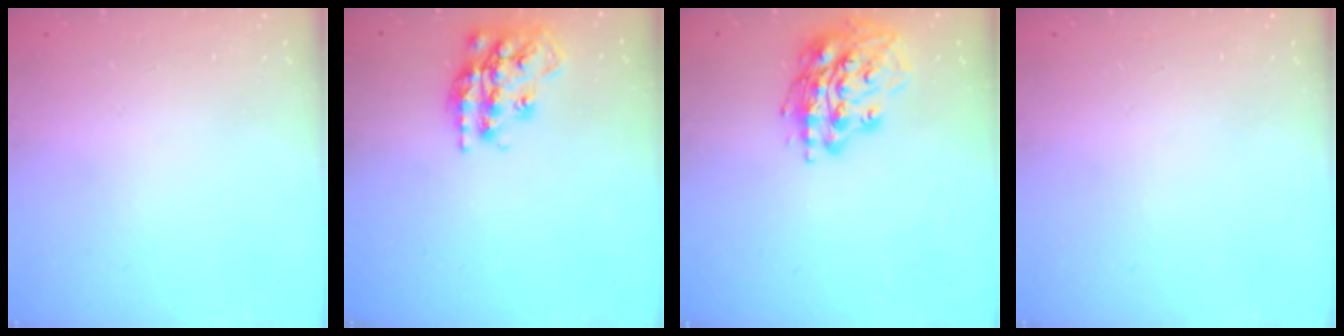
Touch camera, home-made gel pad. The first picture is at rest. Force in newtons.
{"total": 17.8, "press": 17.7, "slide": 1.3}
{"total": 16.0, "press": 16.0, "slide": 1.4}
{"total": 0.0}